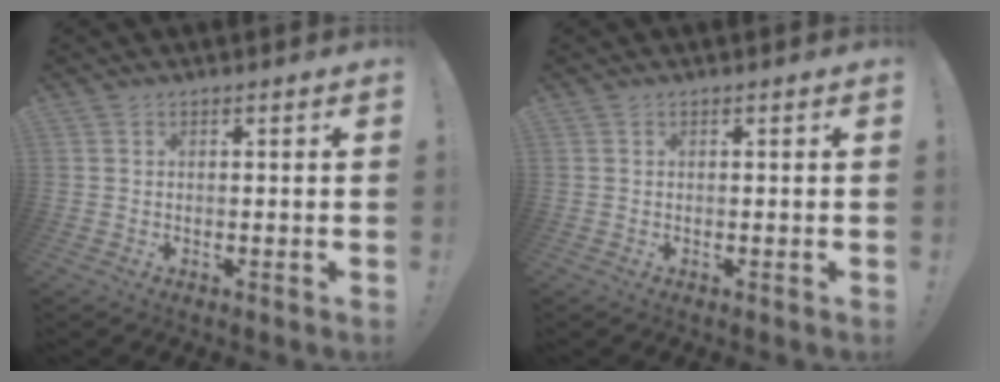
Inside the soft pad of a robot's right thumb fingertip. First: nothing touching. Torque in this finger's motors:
{"motor_torque": [-0.03, 0.03, 0.00, 0.00, 0.00]}